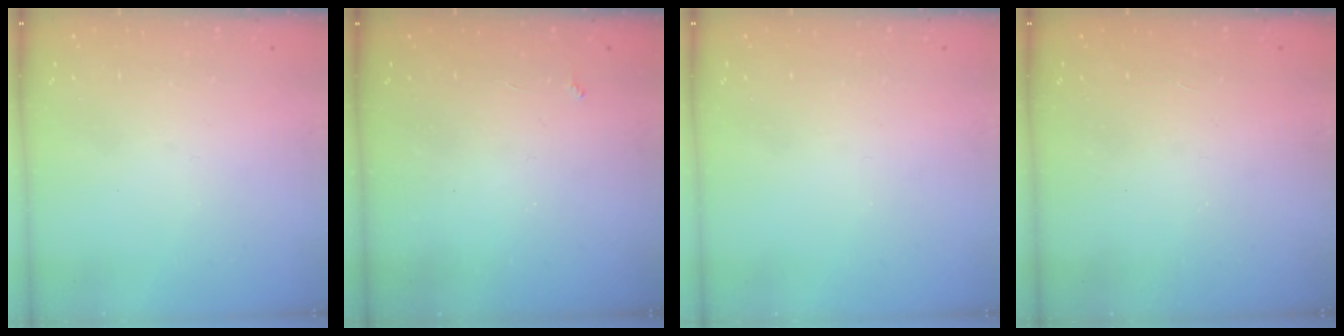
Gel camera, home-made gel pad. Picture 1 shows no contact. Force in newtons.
{"total": 2.4, "press": 2.3, "slide": 0.4}
{"total": 0.0}
{"total": 1.2, "press": 1.1, "slide": 0.2}